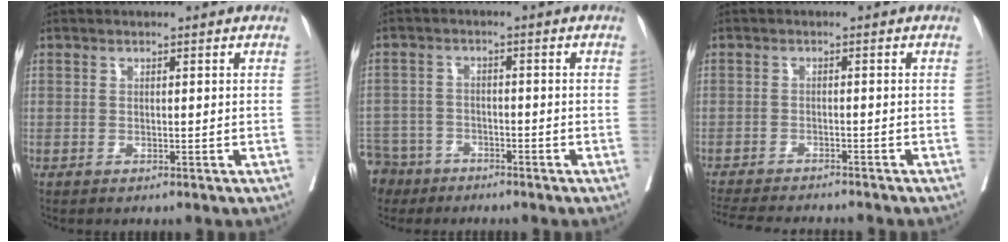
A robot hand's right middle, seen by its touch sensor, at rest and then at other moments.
{"total": 10.2, "force": [-7.3, 6.7, 2.2], "torque": [-0.079, -0.003, -0.129]}
{"total": 13.6, "force": [-12.3, 1.6, 5.7], "torque": [-0.102, -0.026, -0.170]}